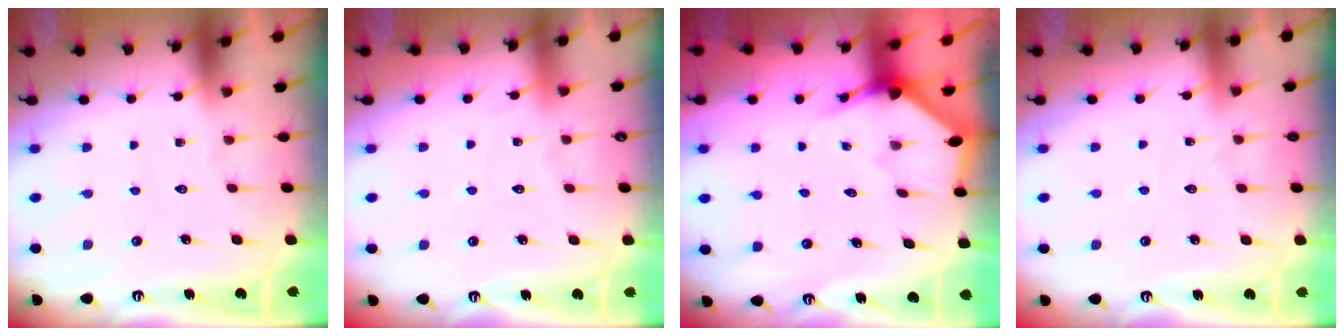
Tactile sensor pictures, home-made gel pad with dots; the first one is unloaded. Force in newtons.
{"total": 3.0, "press": 2.9, "slide": 0.4}
{"total": 2.5, "press": 2.5, "slide": 0.2}
{"total": 2.5, "press": 2.5, "slide": 0.3}